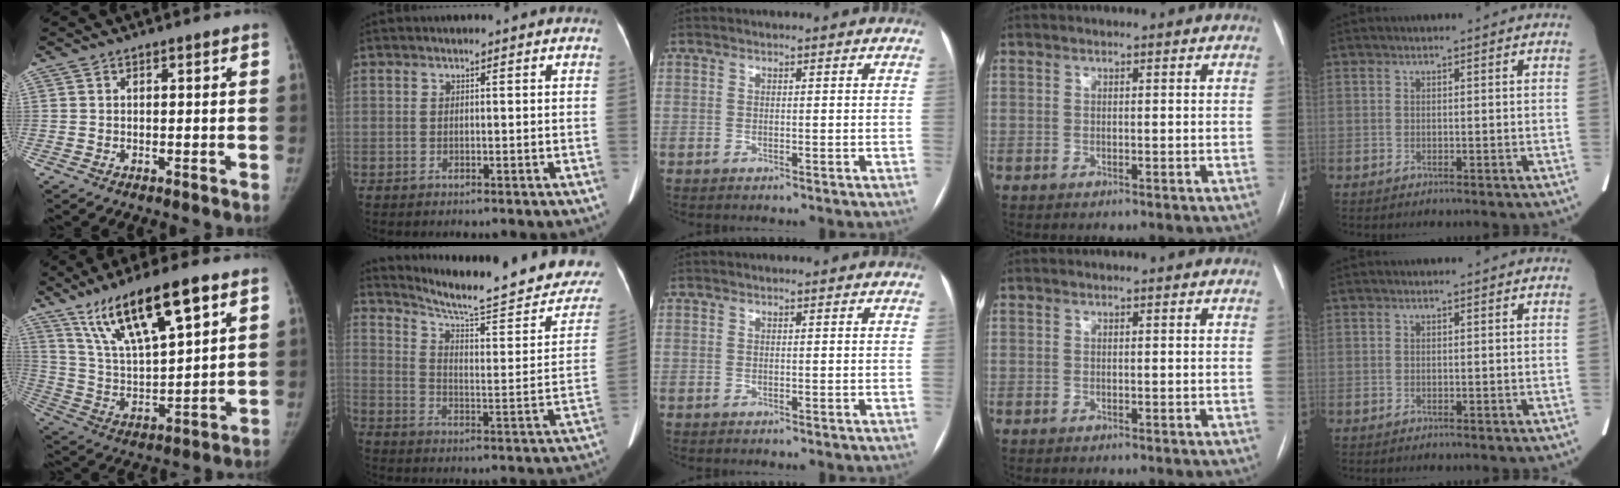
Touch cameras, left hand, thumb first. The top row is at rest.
{"thumb": {"total": 18.5, "force": [10.8, 5.1, 14.1], "torque": [-0.232, -0.034, 0.205]}, "index": {"total": 24.5, "force": [21.7, 2.4, 11.3], "torque": [-0.165, -0.066, 0.280]}}